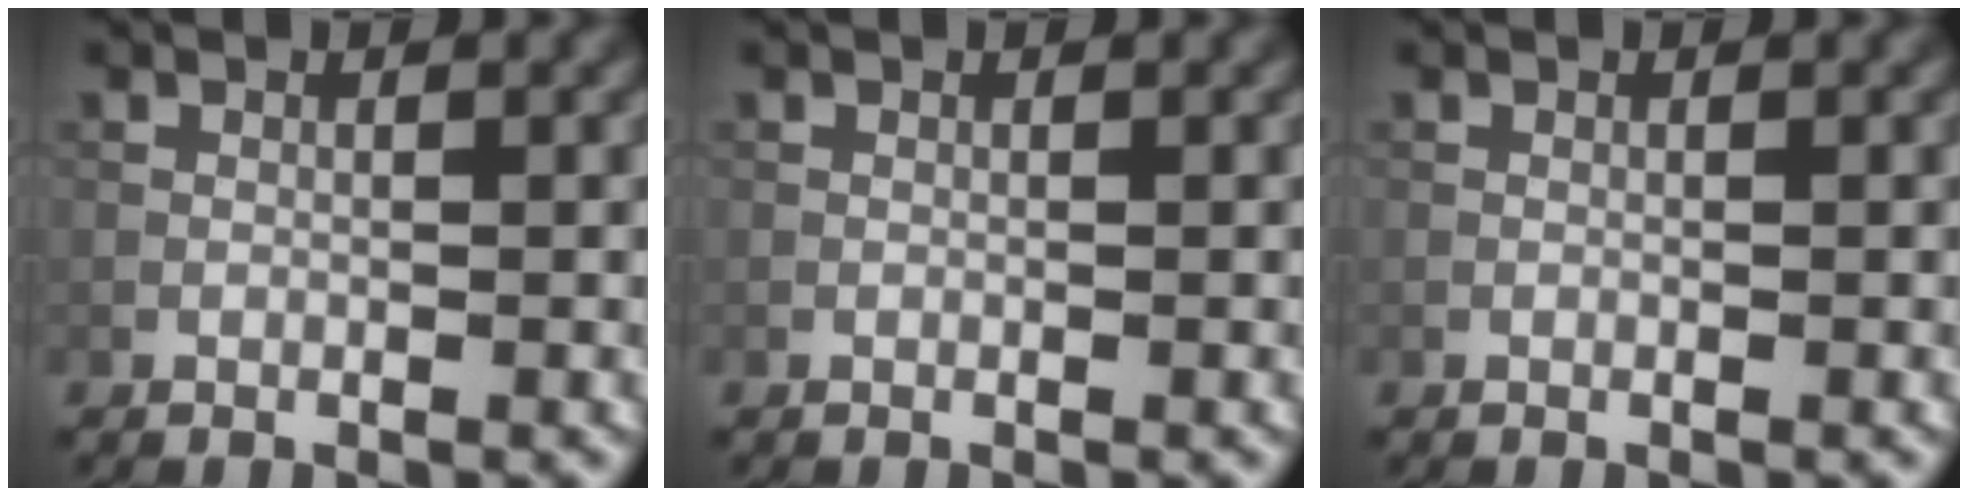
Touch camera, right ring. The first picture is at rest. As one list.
[{"total": 0.0}, {"total": 0.0}]